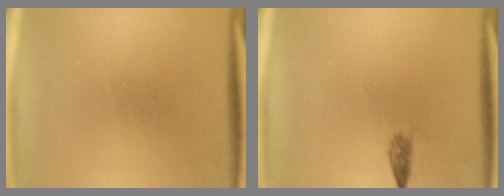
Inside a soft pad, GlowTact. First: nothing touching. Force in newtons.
{"total": 1.3}